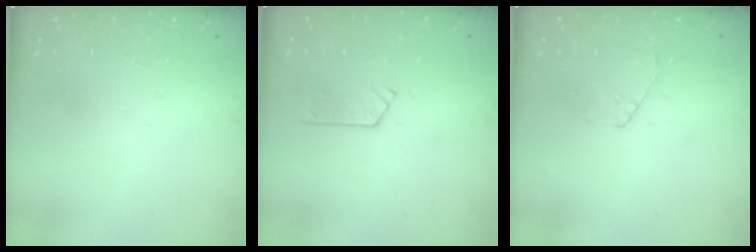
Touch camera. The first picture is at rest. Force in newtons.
{"total": 2.8, "press": 2.8, "slide": 0.3}
{"total": 5.3, "press": 5.3, "slide": 0.7}